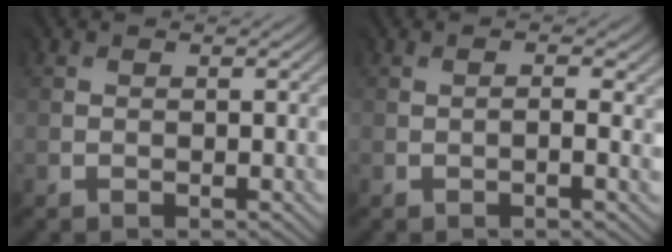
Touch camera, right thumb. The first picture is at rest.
{"total": 2.1, "force": [-0.6, 0.5, 2.0], "torque": [-0.033, 0.003, -0.006]}